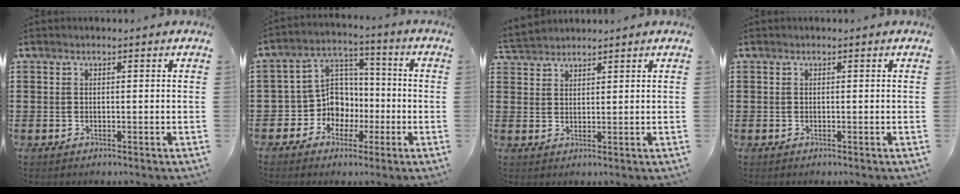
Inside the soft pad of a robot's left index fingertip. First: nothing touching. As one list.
[{"total": 8.0, "force": [-1.7, 7.4, 2.5], "torque": [-0.081, 0.002, -0.031]}, {"total": 2.6, "force": [2.6, 0.3, 0.0], "torque": [-0.008, -0.001, 0.051]}, {"total": 0.0}]